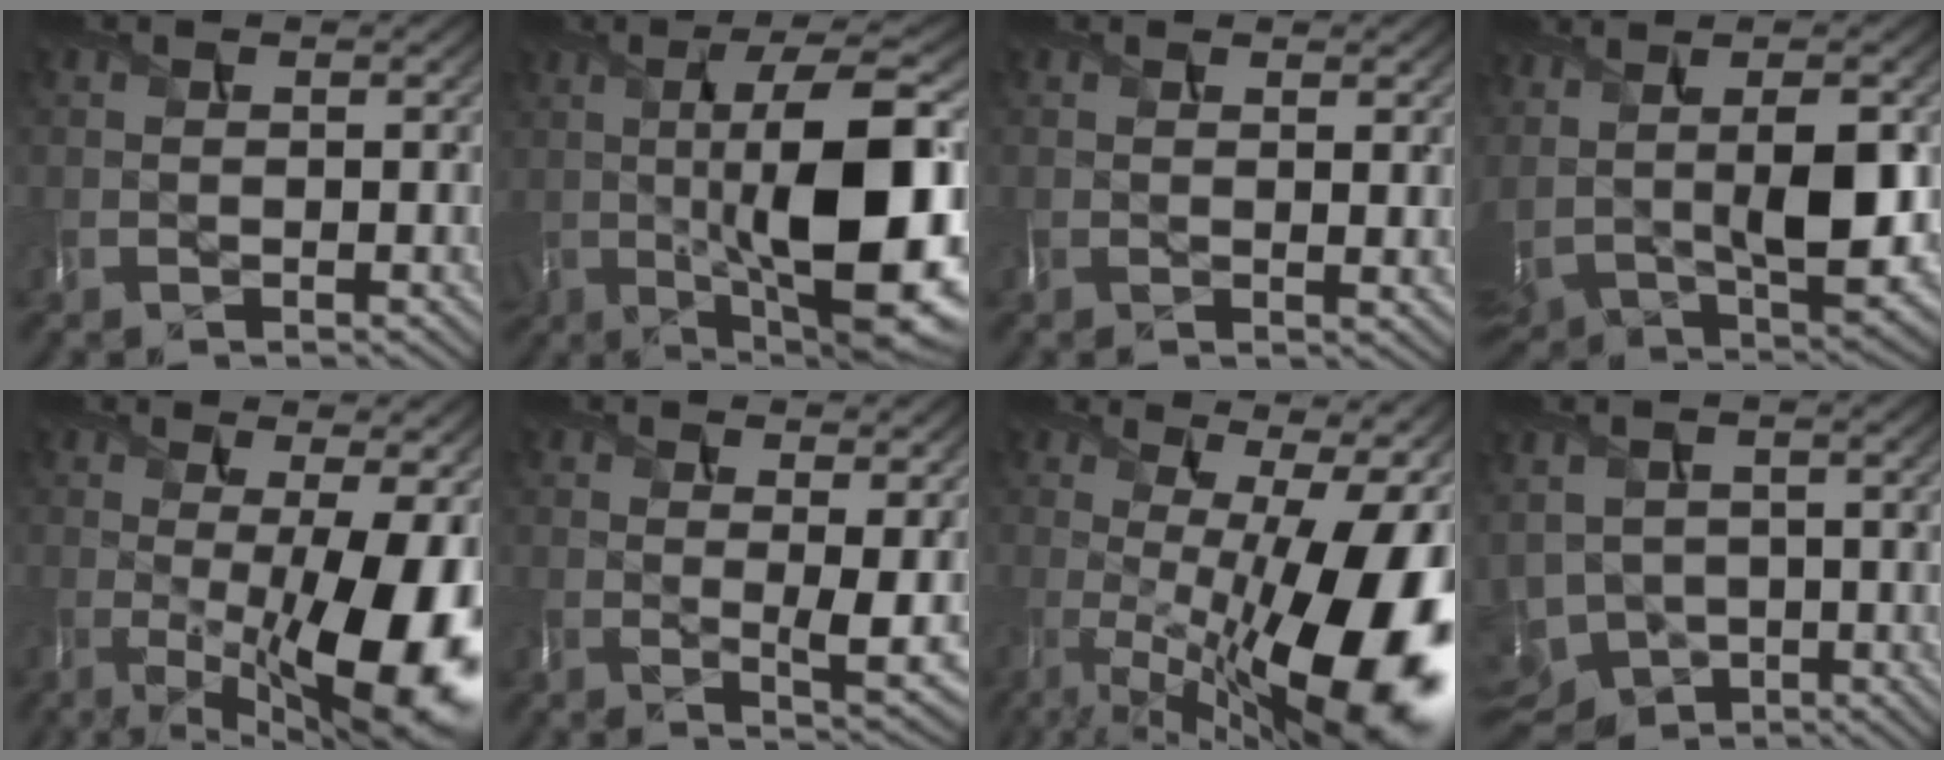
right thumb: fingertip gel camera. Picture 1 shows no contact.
{"total": 17.6, "force": [-0.8, 6.3, 16.5], "torque": [-0.268, 0.011, -0.014]}
{"total": 2.2, "force": [0.6, 0.5, 2.0], "torque": [-0.038, 0.001, 0.012]}
{"total": 10.9, "force": [2.2, 5.2, 9.3], "torque": [-0.201, -0.011, 0.054]}
{"total": 17.7, "force": [-2.5, 6.2, 16.4], "torque": [-0.208, -0.022, -0.026]}
{"total": 5.6, "force": [0.7, 1.4, 5.4], "torque": [-0.090, -0.013, 0.018]}
{"total": 20.1, "force": [-2.8, 7.2, 18.6], "torque": [-0.224, -0.006, -0.049]}
{"total": 5.8, "force": [-1.1, 4.4, 3.5], "torque": [-0.108, -0.016, -0.018]}